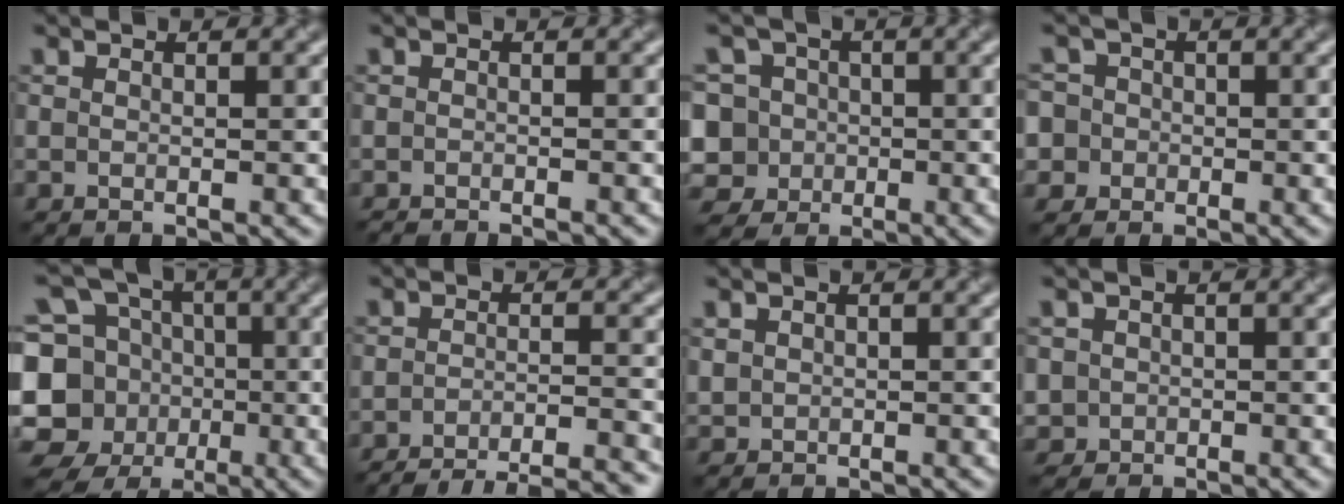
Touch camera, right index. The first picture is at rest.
{"total": 1.7, "force": [-1.7, 0.1, 0.4], "torque": [-0.001, -0.007, -0.027]}
{"total": 8.2, "force": [-1.1, 7.5, 3.1], "torque": [-0.061, 0.027, -0.061]}
{"total": 5.4, "force": [-0.6, 5.2, 1.5], "torque": [-0.028, 0.024, -0.042]}
{"total": 11.9, "force": [-3.3, 10.4, 4.5], "torque": [-0.110, -0.006, -0.065]}
{"total": 11.4, "force": [-10.0, 3.1, 4.5], "torque": [-0.035, 0.000, -0.112]}
{"total": 0.9, "force": [0.4, 0.8, 0.1], "torque": [-0.004, -0.002, 0.013]}
{"total": 1.4, "force": [0.0, 1.4, 0.0], "torque": [0.009, -0.004, 0.003]}